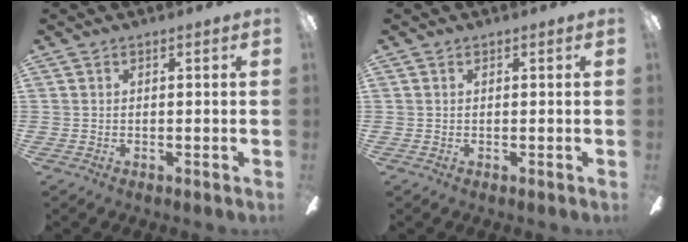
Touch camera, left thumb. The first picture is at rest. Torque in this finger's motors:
{"motor_torque": [0.01, 0.00, -0.08, -0.07, 0.00]}